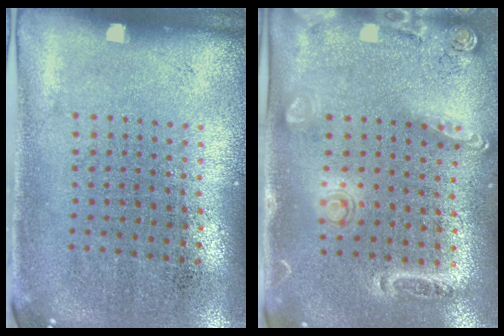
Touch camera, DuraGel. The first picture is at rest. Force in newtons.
{"total": 1.6, "press": 1.4, "slide": 0.8}